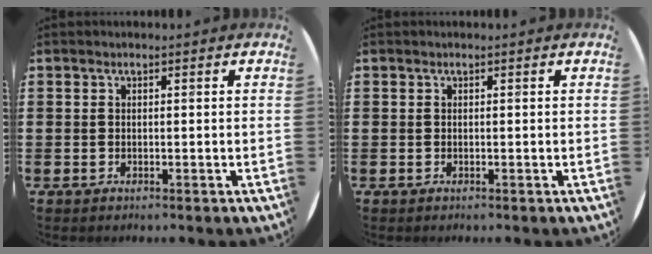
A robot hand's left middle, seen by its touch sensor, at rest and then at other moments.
{"total": 0.0}